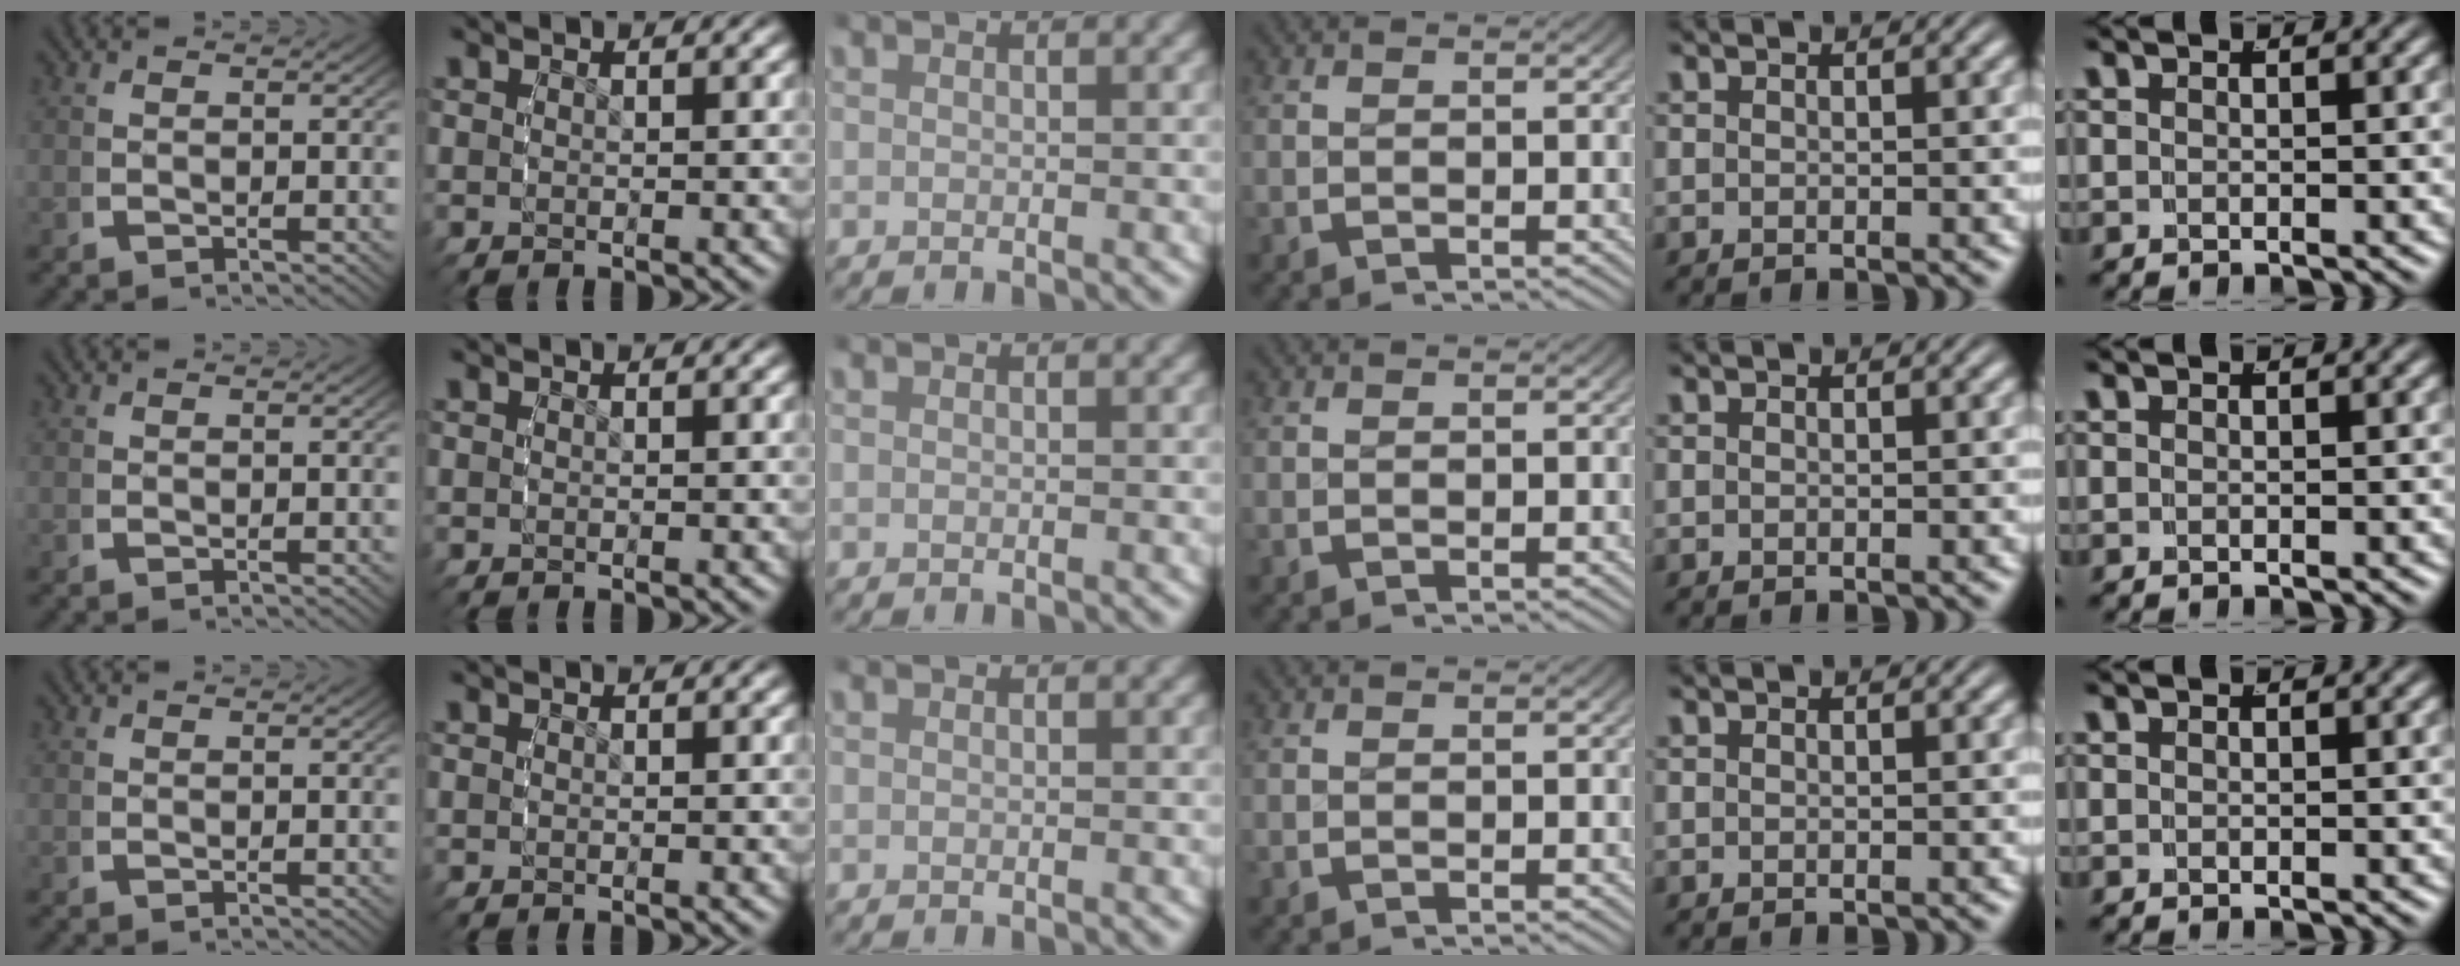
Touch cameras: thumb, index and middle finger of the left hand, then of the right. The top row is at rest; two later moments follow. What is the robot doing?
{"motion": "grasp_and_lifting", "object": "dispenser bottle"}